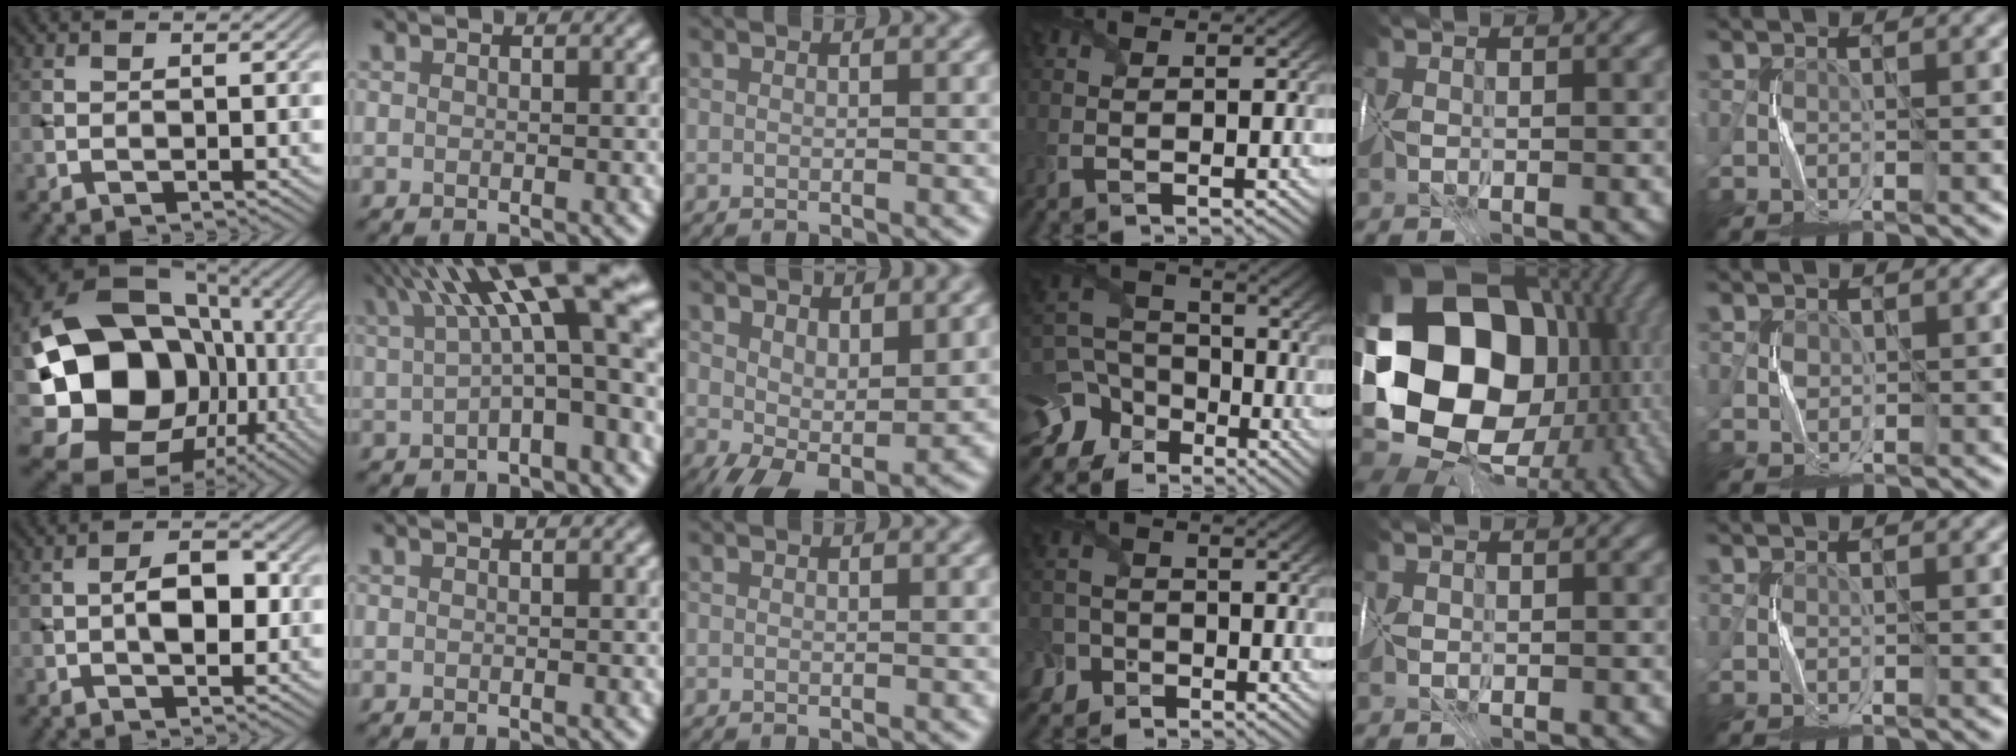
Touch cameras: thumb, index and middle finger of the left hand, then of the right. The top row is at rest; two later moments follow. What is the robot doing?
{"motion": "fold", "object": "map"}